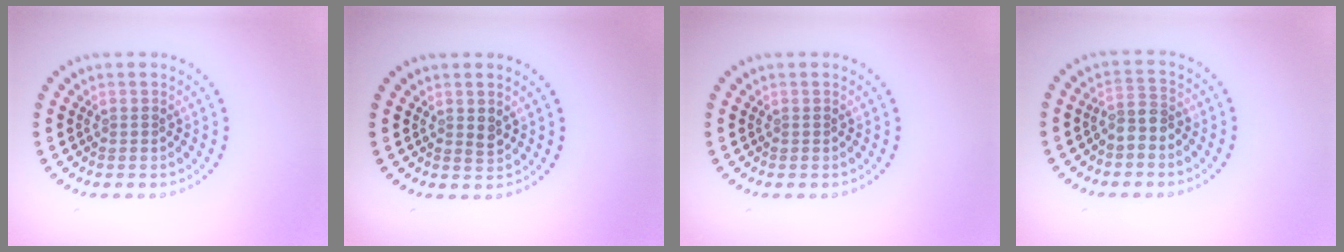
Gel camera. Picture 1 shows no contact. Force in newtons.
{"total": 1.1, "press": 1.0, "slide": 0.3}
{"total": 0.0}
{"total": 2.2, "press": 1.9, "slide": 1.2}